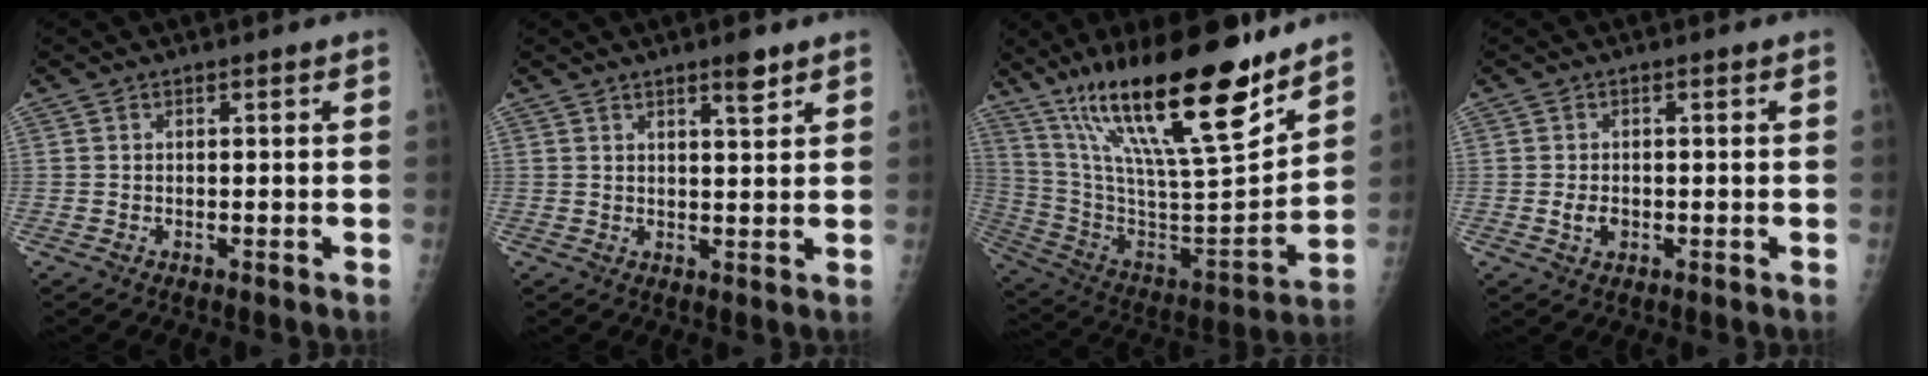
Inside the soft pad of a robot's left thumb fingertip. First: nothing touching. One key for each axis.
{"total": 3.6, "fx": 2.5, "fy": 0.7, "fz": 2.5, "tx": -0.033, "ty": -0.017, "tz": 0.039}
{"total": 29.2, "fx": 19.3, "fy": 6.3, "fz": 21.0, "tx": -0.337, "ty": -0.077, "tz": 0.336}
{"total": 2.4, "fx": -0.5, "fy": 1.7, "fz": 1.7, "tx": -0.026, "ty": 0.001, "tz": -0.006}